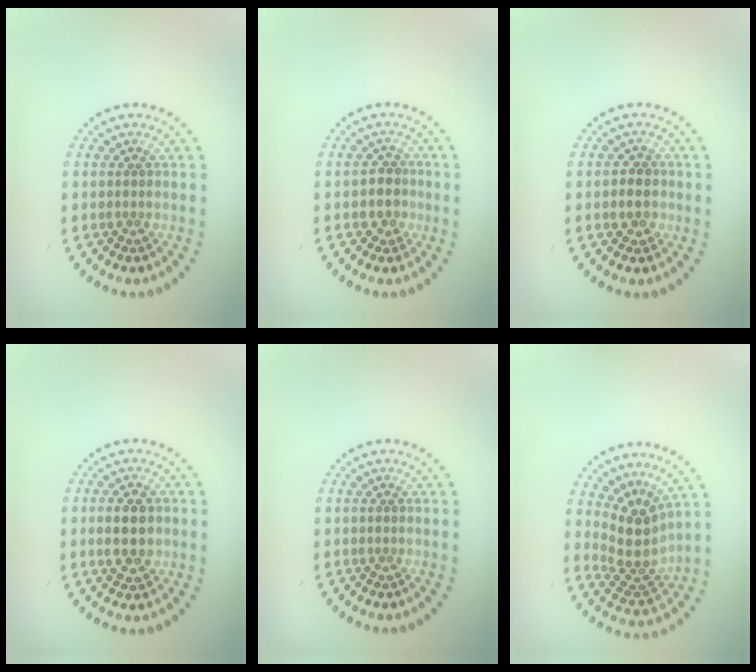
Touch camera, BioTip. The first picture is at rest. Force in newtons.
{"total": 2.5, "press": 2.2, "slide": 1.1}
{"total": 1.7, "press": 1.6, "slide": 0.5}
{"total": 4.4, "press": 4.4, "slide": 0.3}
{"total": 0.0}
{"total": 3.9, "press": 2.7, "slide": 2.7}